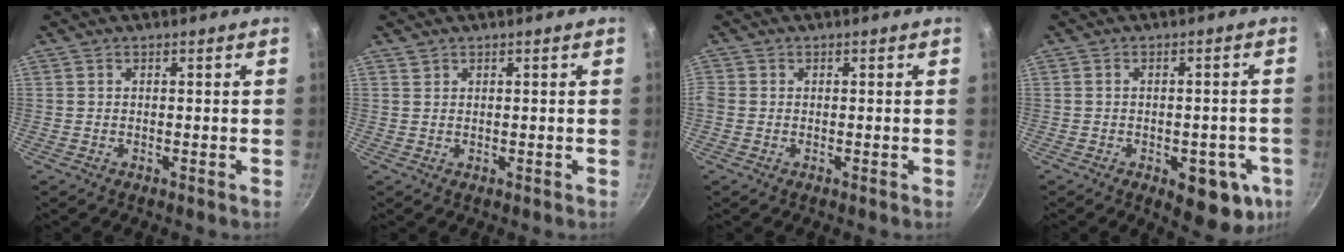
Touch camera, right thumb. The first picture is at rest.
{"total": 0.6, "force": [0.5, 0.4, 0.1], "torque": [0.002, -0.003, 0.010]}
{"total": 1.4, "force": [-0.4, 1.2, 0.6], "torque": [-0.013, 0.001, -0.012]}
{"total": 11.3, "force": [-4.1, 5.5, 9.0], "torque": [-0.070, 0.008, -0.044]}